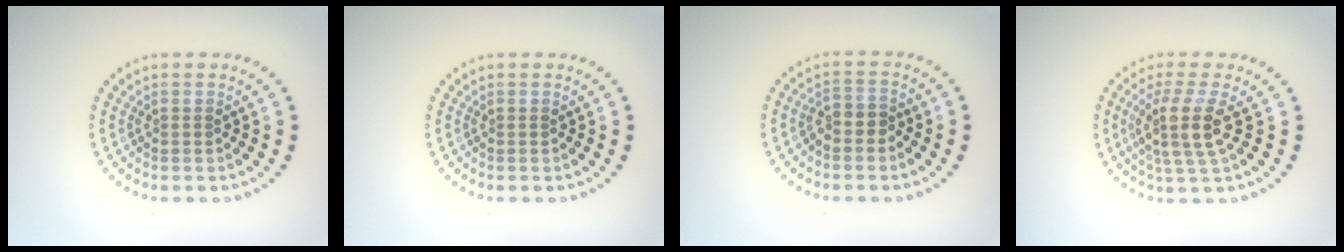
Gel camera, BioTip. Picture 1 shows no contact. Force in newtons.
{"total": 0.0}
{"total": 1.9, "press": 1.6, "slide": 1.1}
{"total": 3.8, "press": 3.0, "slide": 2.3}